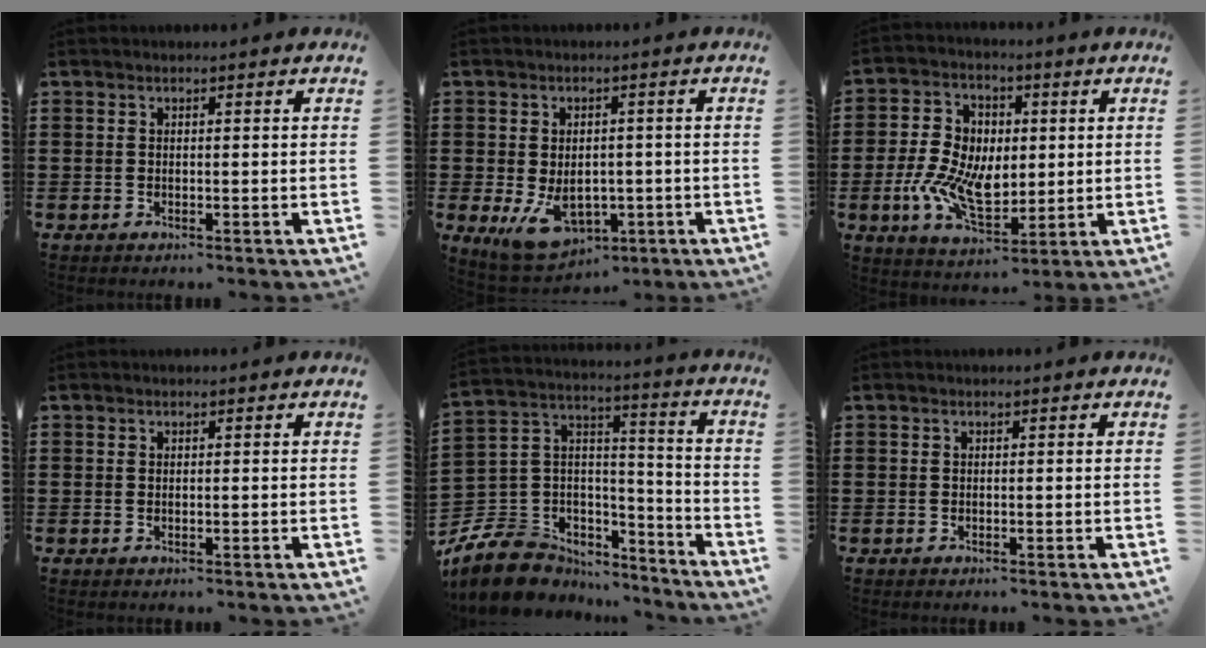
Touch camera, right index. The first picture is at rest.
{"total": 7.4, "force": [-2.3, 5.0, 4.9], "torque": [-0.081, 0.009, -0.039]}
{"total": 9.7, "force": [-1.0, 6.7, 6.9], "torque": [-0.166, 0.014, -0.022]}
{"total": 0.0}
{"total": 9.8, "force": [-6.6, 6.8, 2.2], "torque": [-0.081, 0.010, -0.125]}
{"total": 0.0}